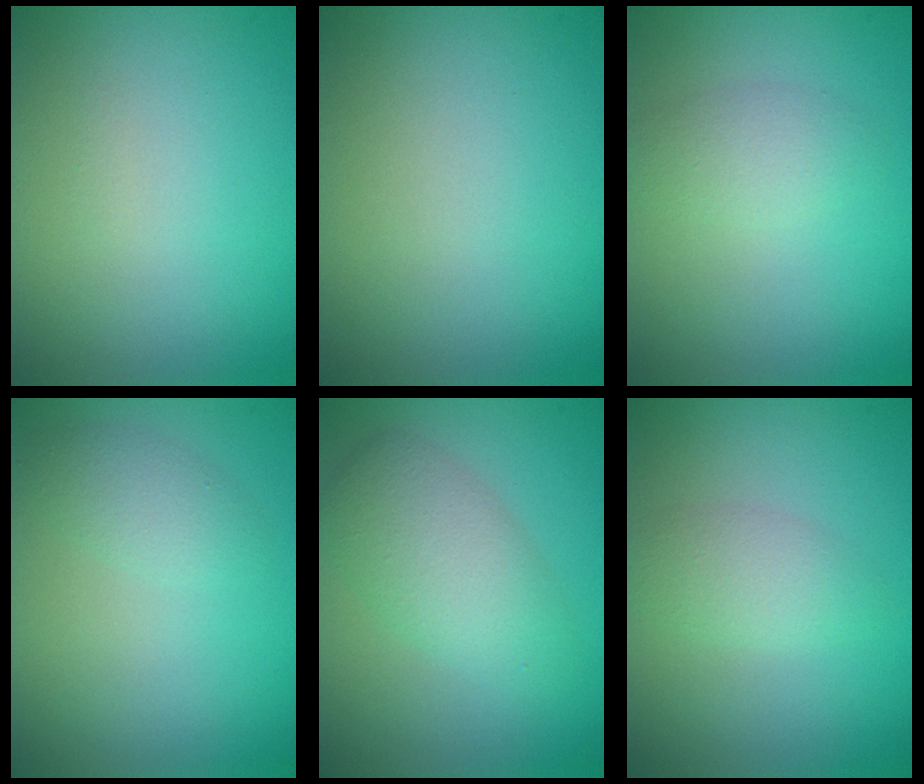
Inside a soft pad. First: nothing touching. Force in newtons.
{"total": 0.0}
{"total": 1.9, "press": 1.9, "slide": 0.1}
{"total": 1.7, "press": 1.7, "slide": 0.1}
{"total": 4.2, "press": 4.2, "slide": 0.1}
{"total": 2.2, "press": 2.2, "slide": 0.1}